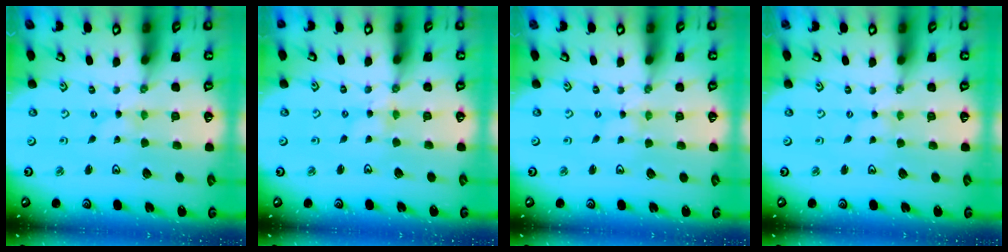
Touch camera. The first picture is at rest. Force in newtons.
{"total": 2.3, "press": 2.2, "slide": 0.4}
{"total": 0.0}
{"total": 0.0}